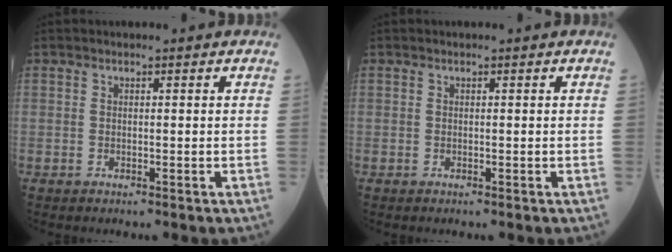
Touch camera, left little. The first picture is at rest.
{"total": 0.0}